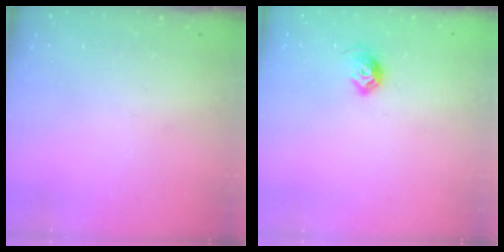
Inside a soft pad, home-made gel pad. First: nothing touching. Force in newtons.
{"total": 6.9, "press": 6.8, "slide": 1.1}